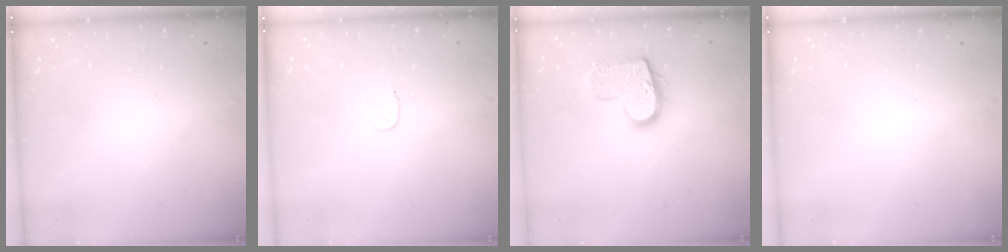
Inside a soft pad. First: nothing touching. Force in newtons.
{"total": 3.5, "press": 3.5, "slide": 0.4}
{"total": 14.3, "press": 14.3, "slide": 0.8}
{"total": 0.0}